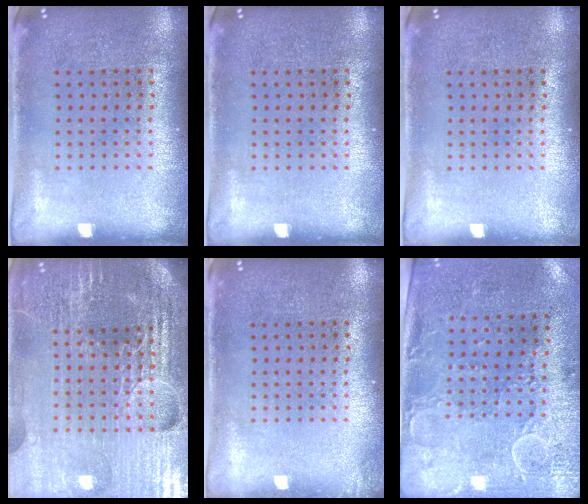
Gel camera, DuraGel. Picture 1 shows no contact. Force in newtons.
{"total": 0.0}
{"total": 0.0}
{"total": 6.0, "press": 5.3, "slide": 2.8}
{"total": 0.7, "press": 0.7, "slide": 0.1}
{"total": 2.9, "press": 2.3, "slide": 1.7}